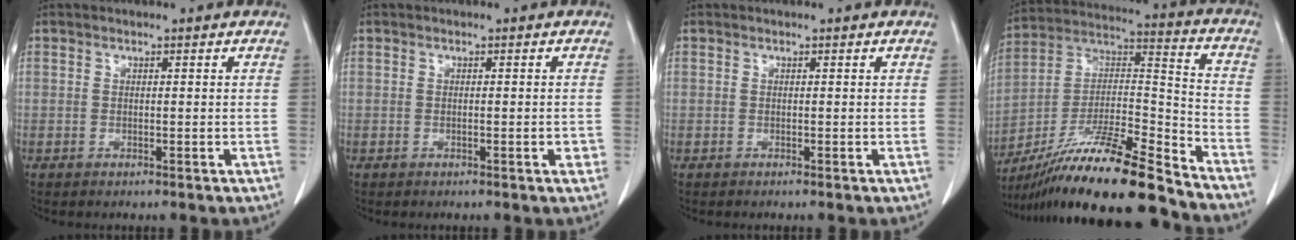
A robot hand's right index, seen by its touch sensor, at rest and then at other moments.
{"total": 1.3, "force": [-0.5, 0.3, 1.2], "torque": [-0.013, 0.001, -0.006]}
{"total": 0.0}
{"total": 22.2, "force": [-18.1, 1.1, 12.7], "torque": [-0.228, -0.005, -0.326]}